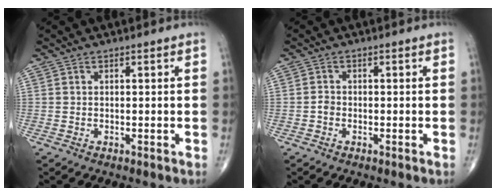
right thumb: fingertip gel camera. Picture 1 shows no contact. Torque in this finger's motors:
{"motor_torque": [0.41, -0.17, 0.24, -0.09, 0.00]}